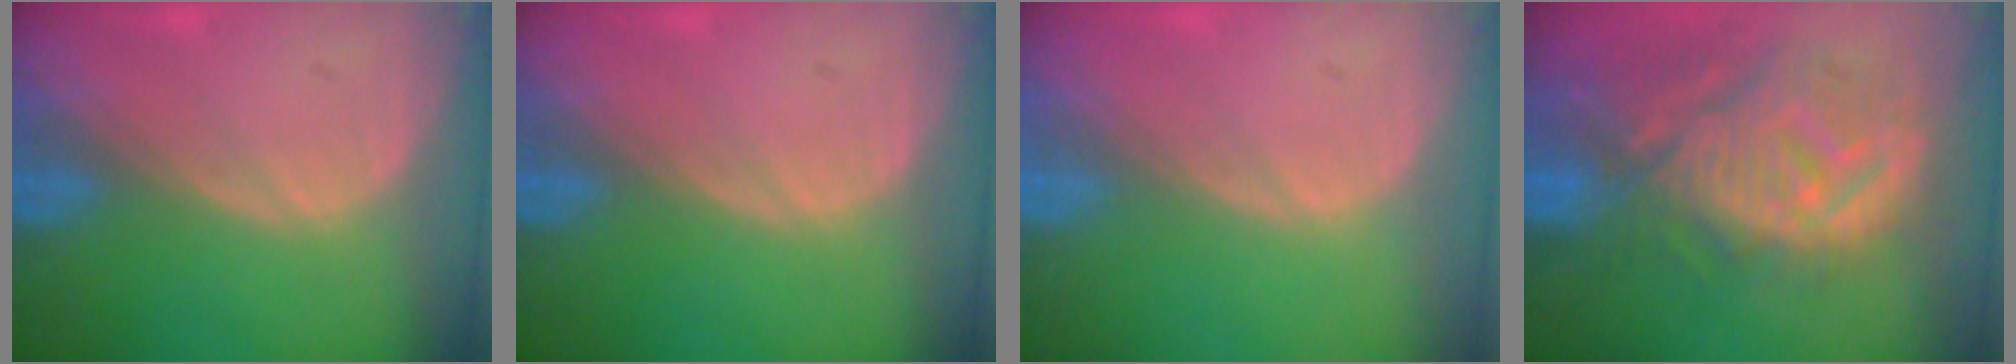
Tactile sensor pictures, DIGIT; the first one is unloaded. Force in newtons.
{"total": 0.0}
{"total": 0.0}
{"total": 12.6, "press": 11.1, "slide": 5.9}